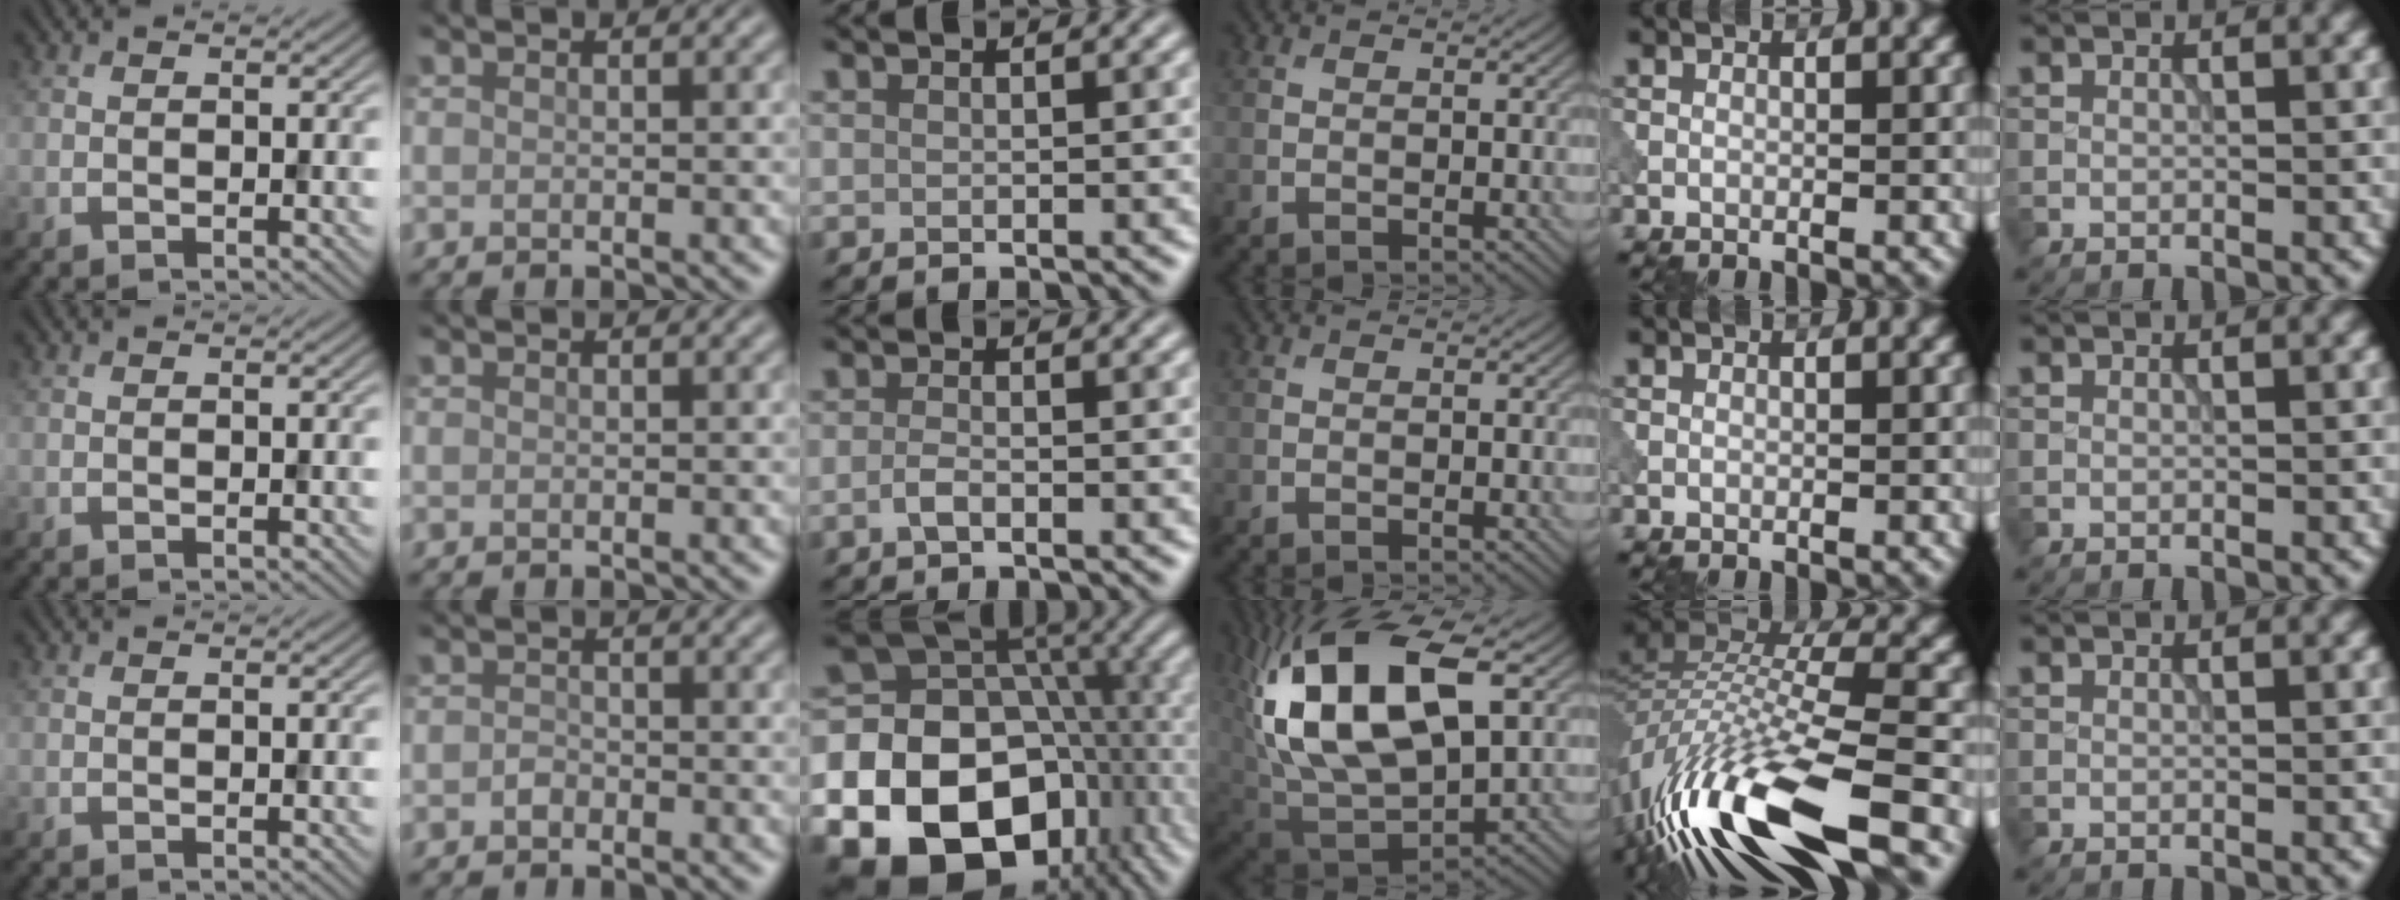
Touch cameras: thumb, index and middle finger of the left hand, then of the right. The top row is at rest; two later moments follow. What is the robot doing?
{"motion": "extract", "object": "peg toy"}